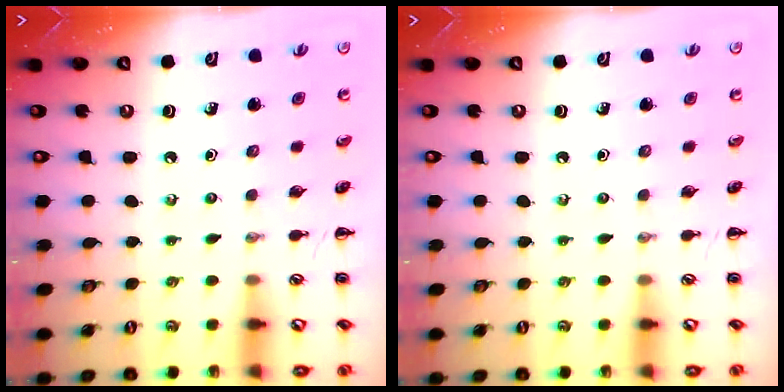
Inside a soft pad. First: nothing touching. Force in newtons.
{"total": 0.0}